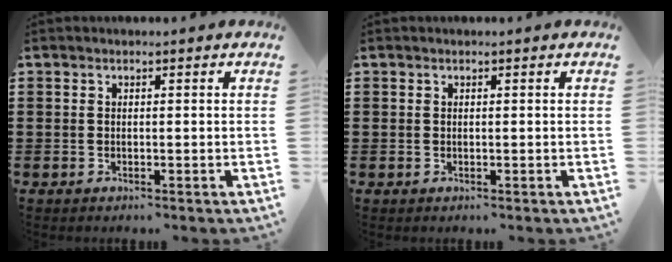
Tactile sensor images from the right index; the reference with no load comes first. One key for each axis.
{"total": 0.0}